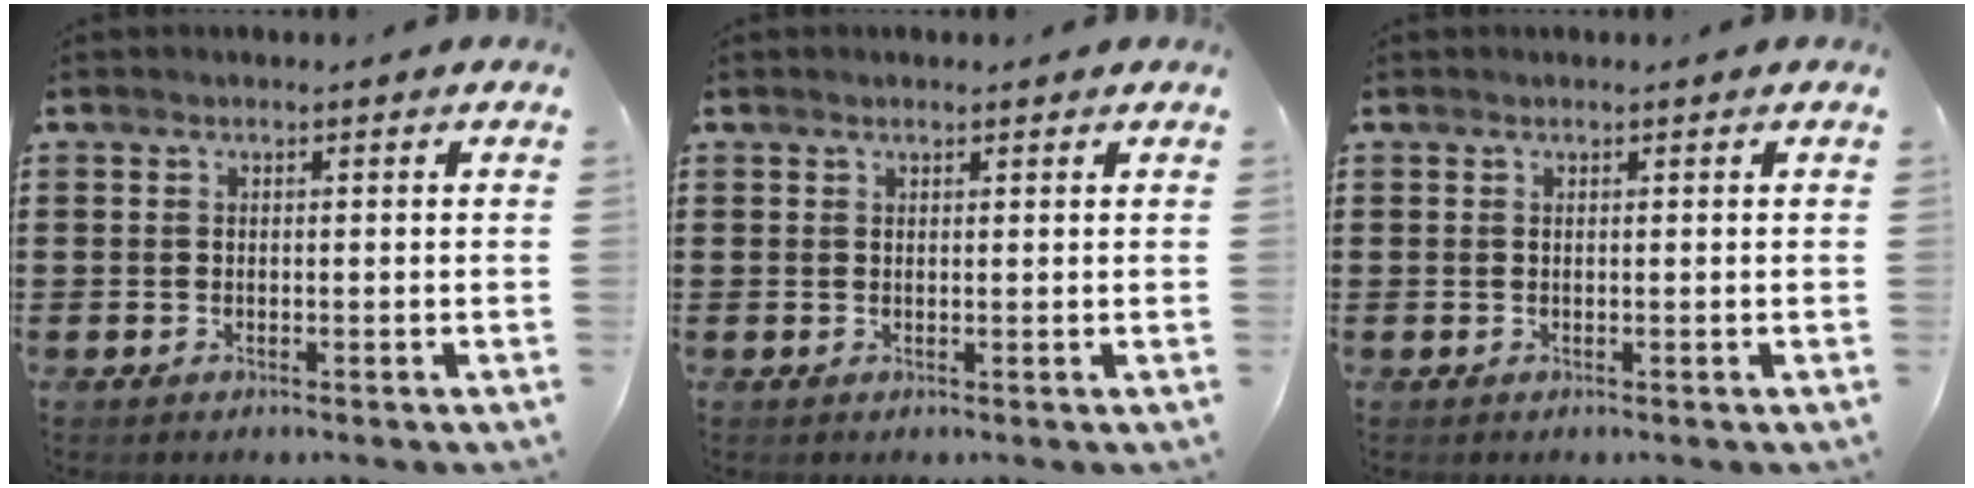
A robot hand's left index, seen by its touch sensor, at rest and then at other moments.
{"total": 0.7, "force": [0.6, 0.2, 0.2], "torque": [-0.006, 0.002, 0.011]}
{"total": 0.0}